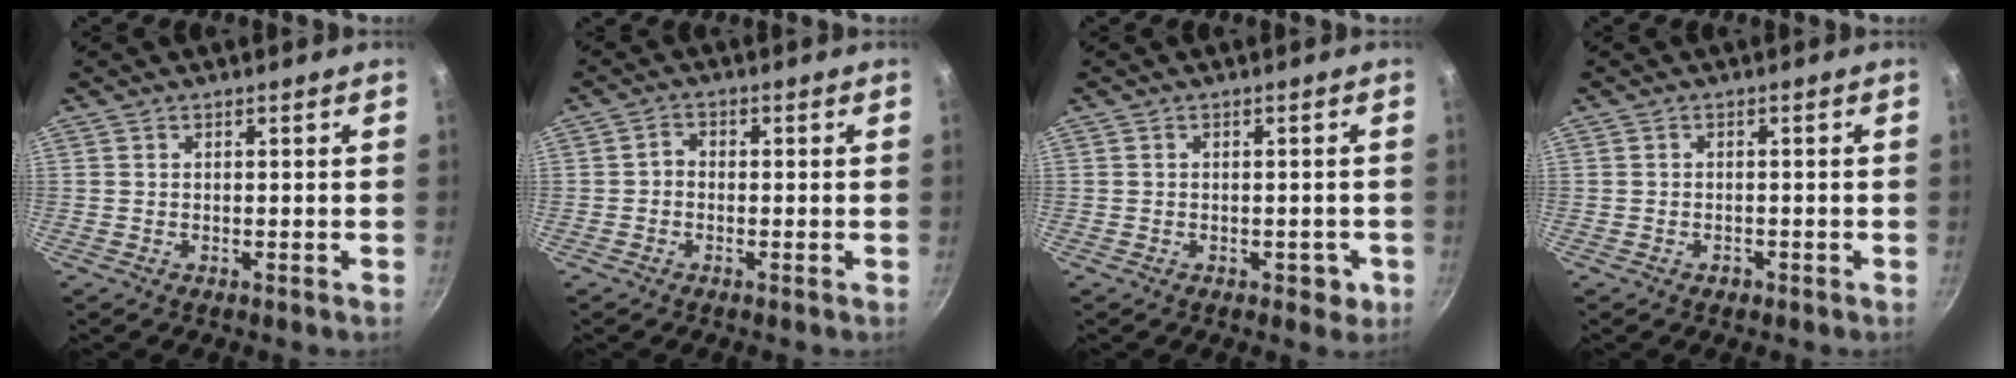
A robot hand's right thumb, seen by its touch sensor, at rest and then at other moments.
{"total": 1.9, "force": [-0.5, 1.5, 1.1], "torque": [-0.011, 0.008, -0.016]}
{"total": 2.5, "force": [-1.1, 1.7, 1.6], "torque": [-0.003, 0.005, -0.012]}
{"total": 1.1, "force": [-0.7, 0.8, 0.4], "torque": [-0.004, 0.003, -0.012]}